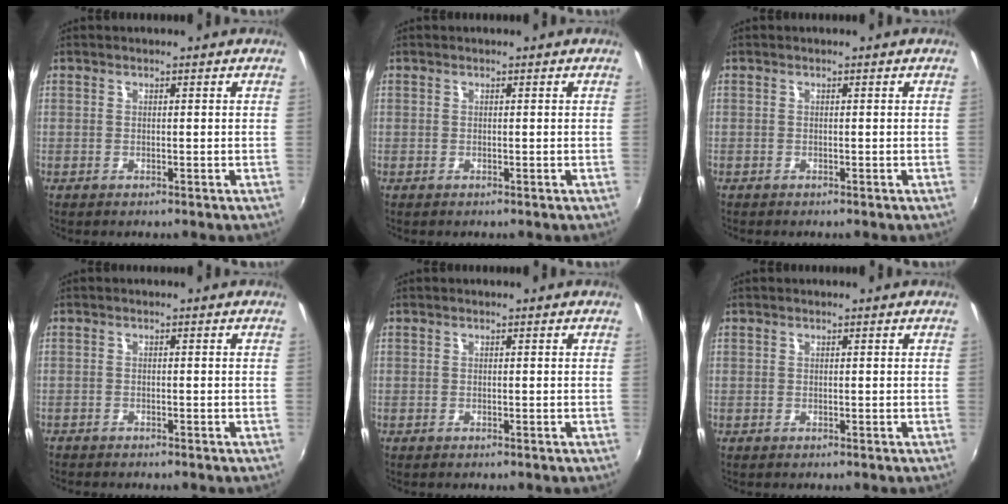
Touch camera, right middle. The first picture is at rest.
{"total": 0.0}
{"total": 0.0}
{"total": 1.1, "force": [-1.1, 0.4, 0.0], "torque": [-0.009, -0.001, -0.023]}
{"total": 0.0}
{"total": 0.0}